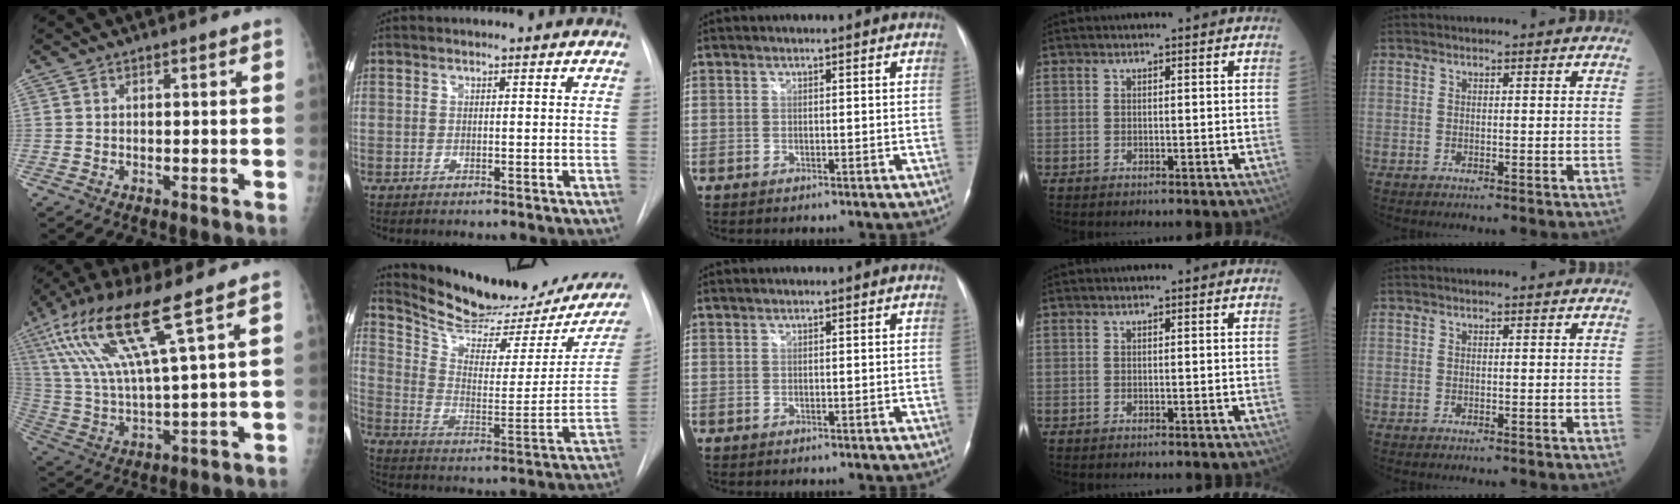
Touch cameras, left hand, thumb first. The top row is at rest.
{"thumb": {"total": 17.1, "force": [8.8, 1.7, 14.6], "torque": [-0.312, -0.024, 0.173]}, "index": {"total": 21.1, "force": [18.9, 6.8, 6.7], "torque": [-0.101, -0.038, 0.264]}}